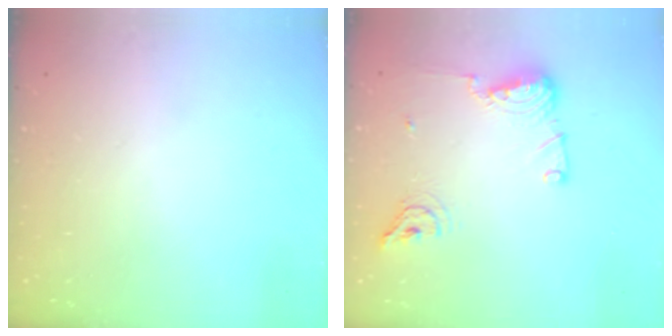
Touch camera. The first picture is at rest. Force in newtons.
{"total": 11.6, "press": 11.5, "slide": 1.6}